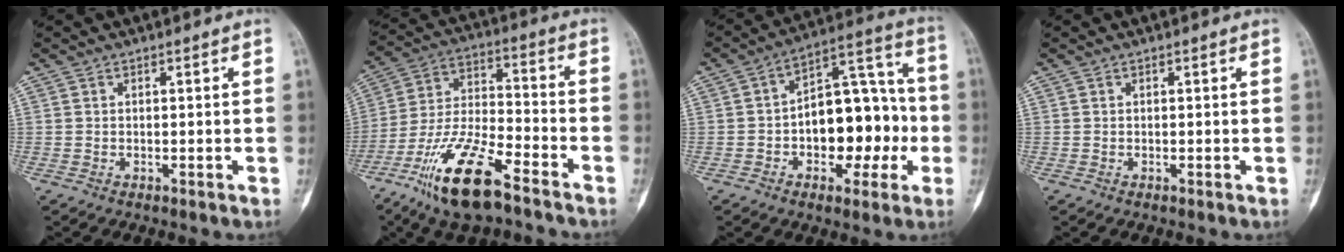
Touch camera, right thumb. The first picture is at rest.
{"total": 17.1, "force": [-10.8, 5.1, 12.2], "torque": [-0.236, 0.058, -0.201]}
{"total": 17.4, "force": [-2.9, 10.3, 13.8], "torque": [-0.158, 0.053, -0.038]}
{"total": 0.0}